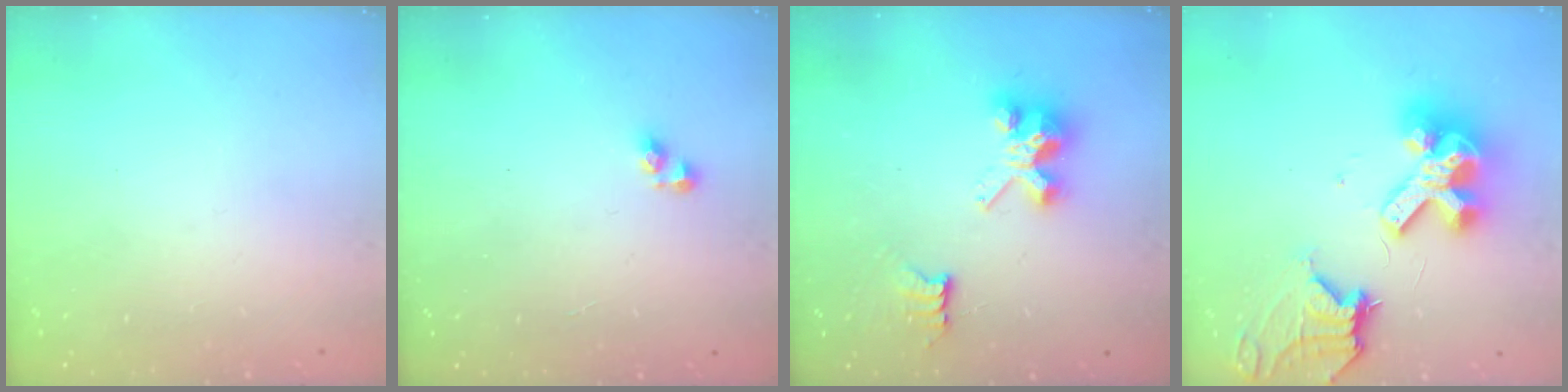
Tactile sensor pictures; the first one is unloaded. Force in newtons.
{"total": 3.3, "press": 3.3, "slide": 0.4}
{"total": 7.1, "press": 7.1, "slide": 0.2}
{"total": 17.0, "press": 16.9, "slide": 1.9}